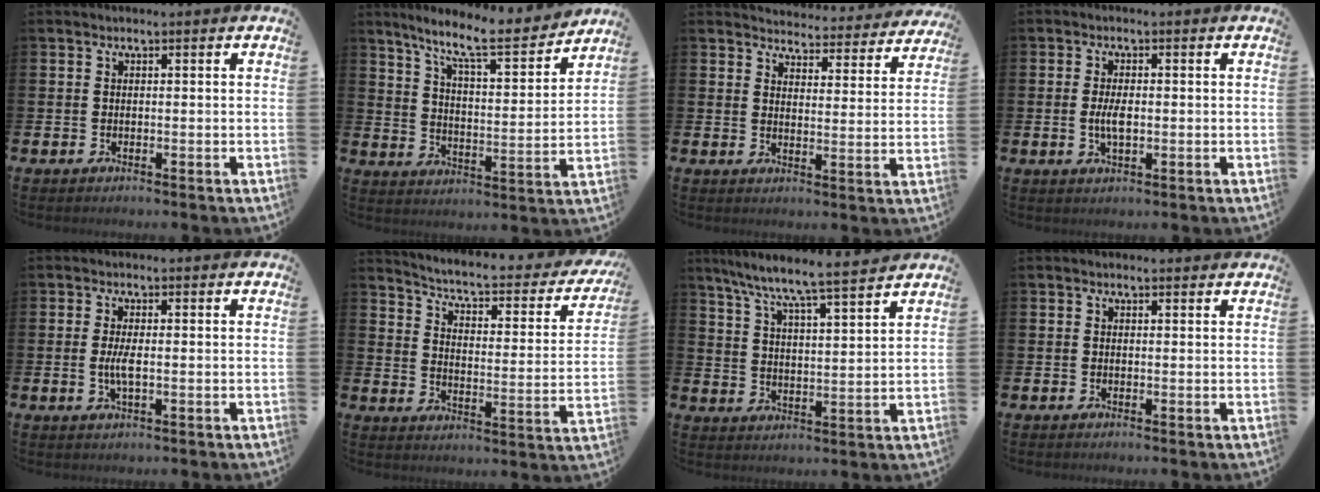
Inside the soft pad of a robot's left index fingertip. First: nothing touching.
{"total": 9.7, "force": [8.4, 1.5, 4.7], "torque": [-0.109, -0.053, 0.139]}
{"total": 4.1, "force": [4.0, 0.8, 0.2], "torque": [-0.010, -0.036, 0.065]}
{"total": 3.2, "force": [-0.1, 1.4, 2.9], "torque": [-0.045, -0.002, -0.004]}
{"total": 2.6, "force": [-0.1, 0.7, 2.5], "torque": [-0.042, -0.002, -0.003]}
{"total": 4.7, "force": [4.1, 1.0, 2.1], "torque": [-0.059, -0.035, 0.056]}
{"total": 7.1, "force": [6.8, -0.4, 2.2], "torque": [-0.073, -0.052, 0.114]}
{"total": 0.6, "force": [0.5, 0.3, 0.3], "torque": [0.005, 0.000, 0.005]}